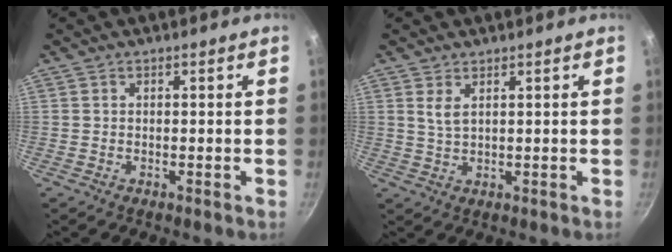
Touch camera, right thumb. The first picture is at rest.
{"total": 2.7, "force": [1.3, 1.1, 2.0], "torque": [-0.041, -0.011, 0.029]}